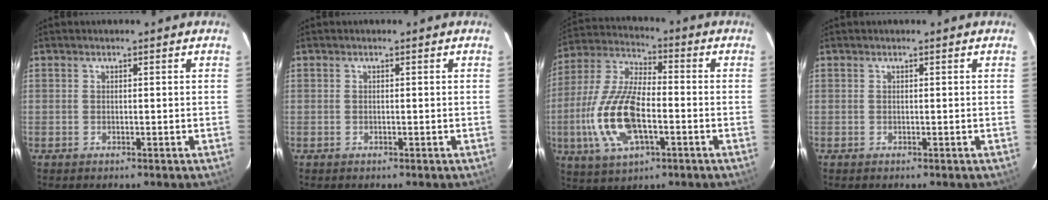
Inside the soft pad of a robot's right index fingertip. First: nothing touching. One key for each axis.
{"total": 0.0}
{"total": 16.5, "fx": -4.3, "fy": 7.0, "fz": 14.4, "tx": -0.315, "ty": -0.003, "tz": -0.081}
{"total": 0.0}